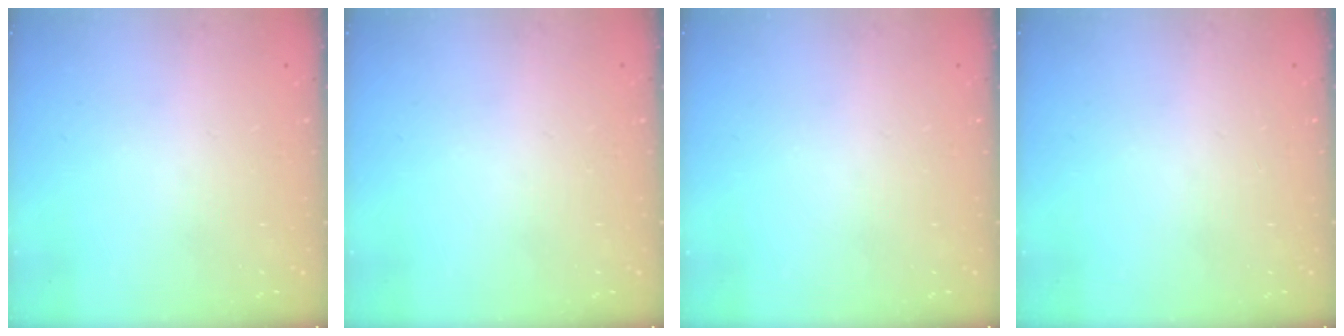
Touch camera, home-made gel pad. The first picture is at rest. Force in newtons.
{"total": 0.0}
{"total": 0.0}
{"total": 0.0}